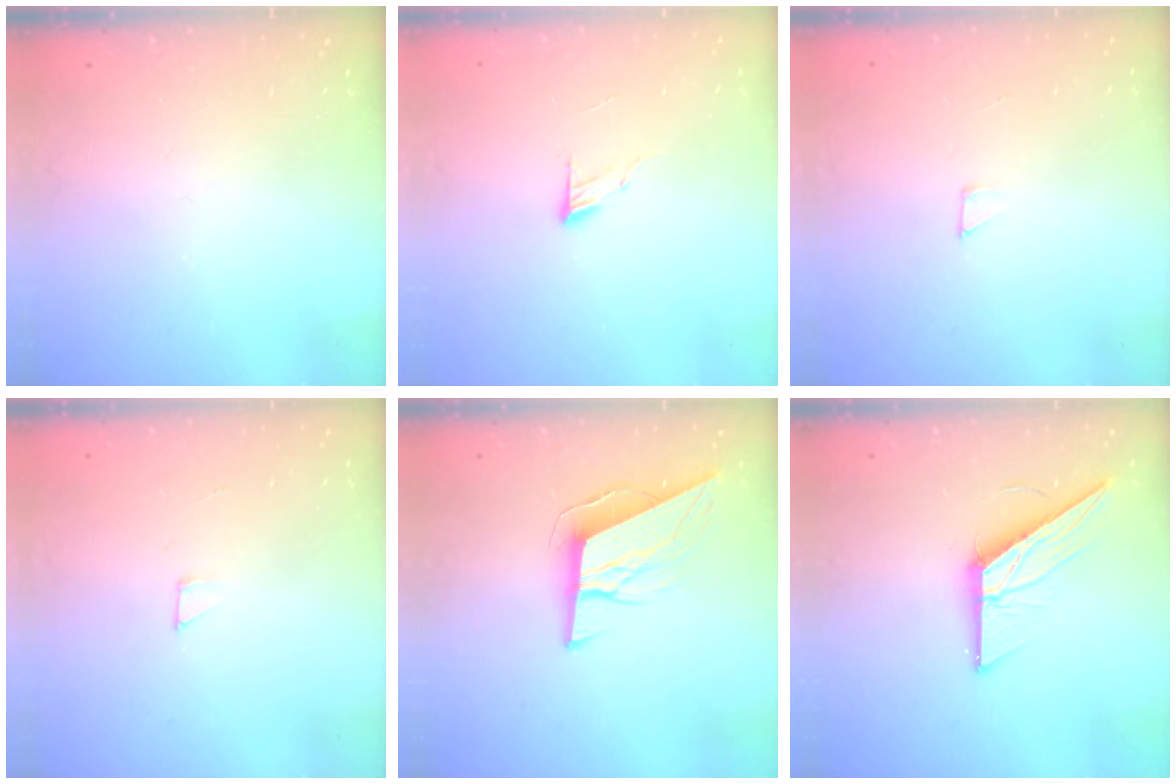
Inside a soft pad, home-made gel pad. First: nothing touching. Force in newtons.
{"total": 6.2, "press": 6.2, "slide": 0.6}
{"total": 2.0, "press": 2.0, "slide": 0.0}
{"total": 2.0, "press": 2.0, "slide": 0.0}
{"total": 10.3, "press": 9.8, "slide": 3.0}
{"total": 12.7, "press": 12.7, "slide": 0.6}